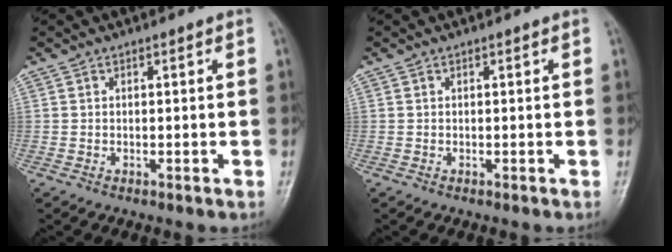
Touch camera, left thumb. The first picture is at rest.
{"total": 0.0}